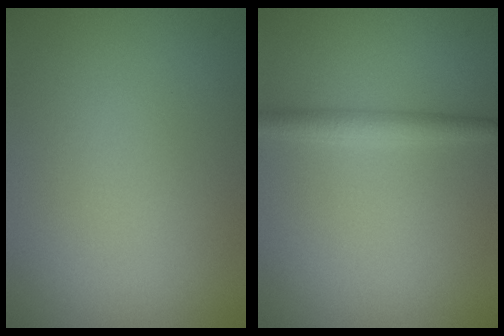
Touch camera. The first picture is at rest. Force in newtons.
{"total": 2.3, "press": 2.3, "slide": 0.0}